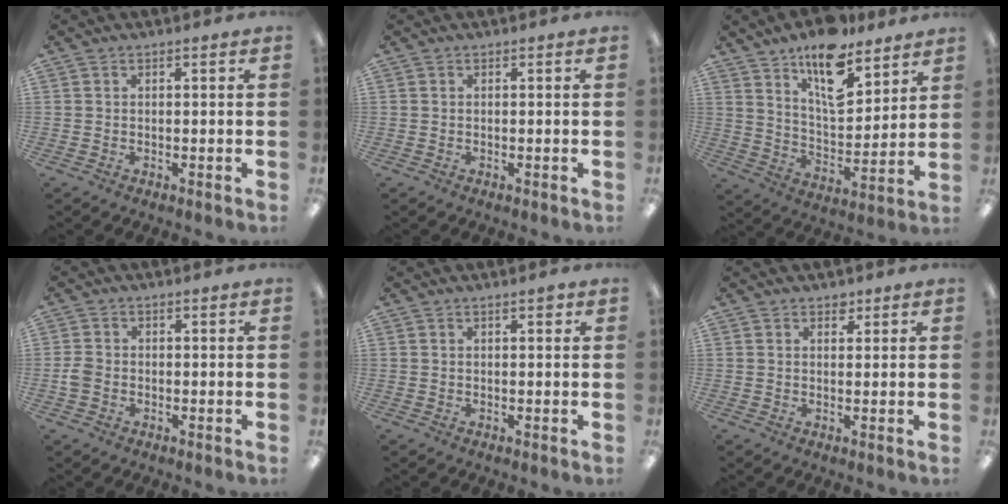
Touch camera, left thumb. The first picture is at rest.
{"total": 0.0}
{"total": 15.1, "force": [10.9, 6.2, 8.4], "torque": [-0.128, -0.064, 0.188]}
{"total": 2.5, "force": [-0.8, 2.0, 1.4], "torque": [-0.023, 0.004, -0.014]}
{"total": 1.6, "force": [0.8, 0.5, 1.3], "torque": [-0.012, -0.004, 0.009]}
{"total": 1.9, "force": [1.4, 1.1, 0.6], "torque": [0.005, -0.006, 0.022]}